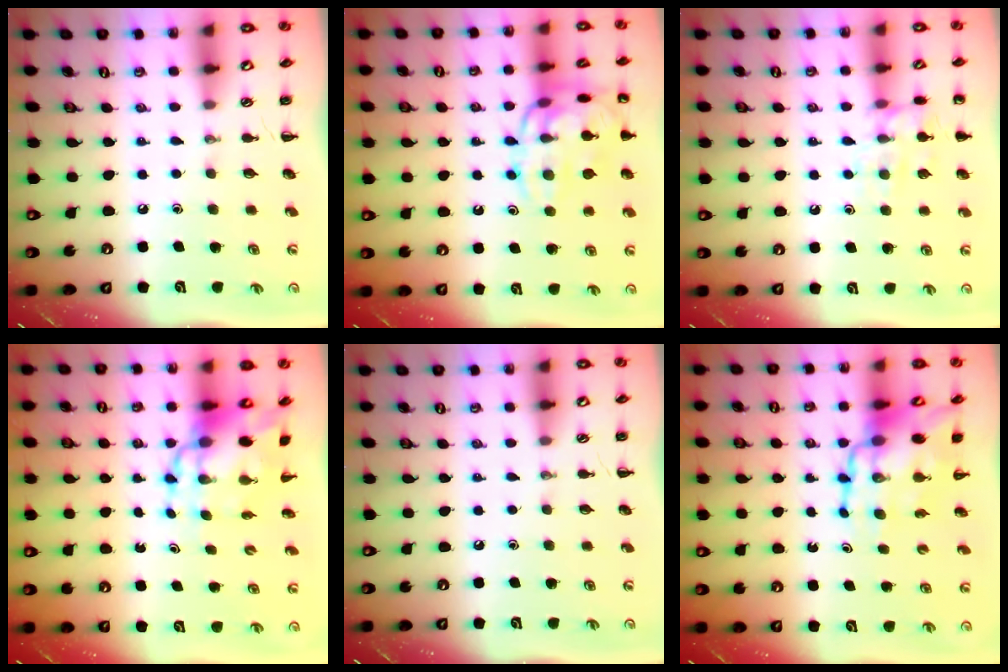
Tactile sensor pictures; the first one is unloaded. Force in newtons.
{"total": 17.4, "press": 17.4, "slide": 0.7}
{"total": 11.0, "press": 11.0, "slide": 0.6}
{"total": 9.8, "press": 9.5, "slide": 2.5}
{"total": 0.0}
{"total": 14.7, "press": 14.2, "slide": 3.9}